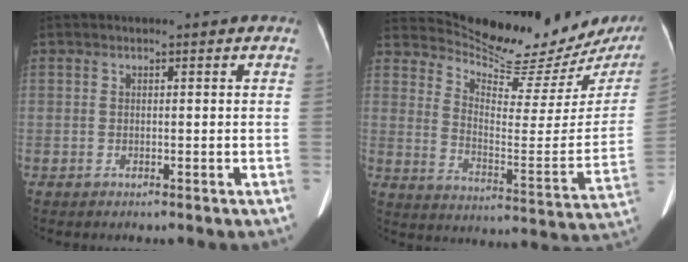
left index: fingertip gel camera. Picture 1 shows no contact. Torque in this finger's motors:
{"motor_torque": [-0.23, -0.64, 0.00, 0.00]}